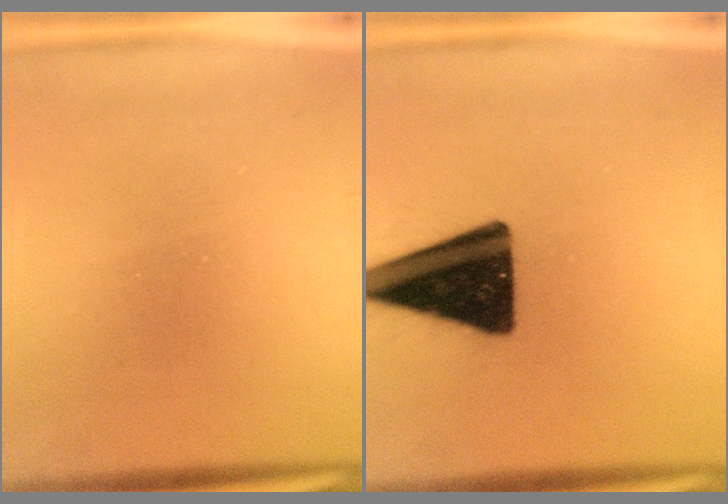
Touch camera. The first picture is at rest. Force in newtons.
{"total": 16.9}